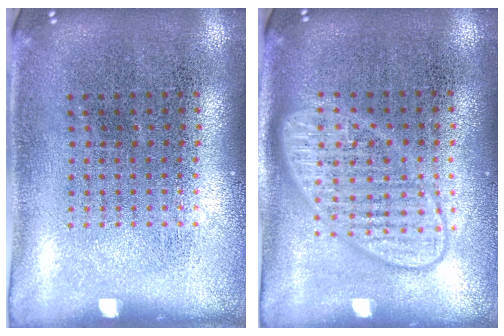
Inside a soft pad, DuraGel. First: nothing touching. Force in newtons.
{"total": 2.4, "press": 2.4, "slide": 0.3}